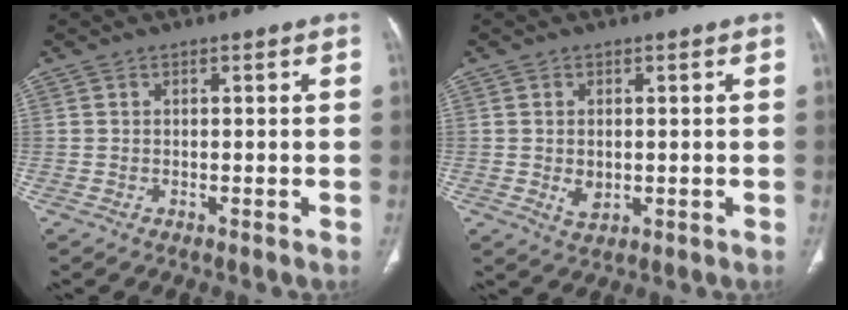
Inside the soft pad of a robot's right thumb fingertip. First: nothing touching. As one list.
[{"total": 3.1, "force": [-0.2, 2.1, 2.3], "torque": [-0.035, -0.006, 0.004]}]